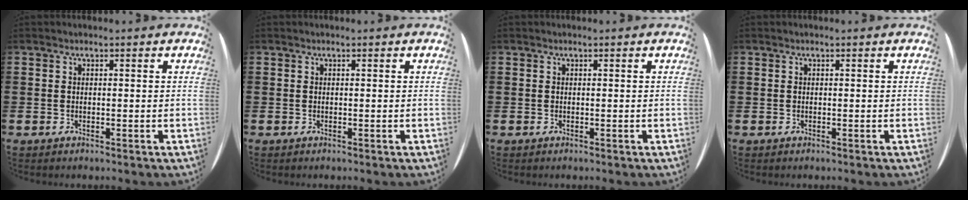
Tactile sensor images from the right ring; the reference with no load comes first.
{"total": 0.0}
{"total": 0.0}
{"total": 0.0}